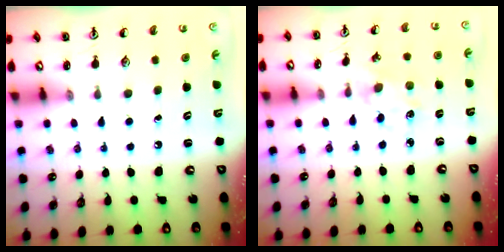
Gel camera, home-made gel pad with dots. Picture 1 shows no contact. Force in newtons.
{"total": 2.9, "press": 2.8, "slide": 0.4}